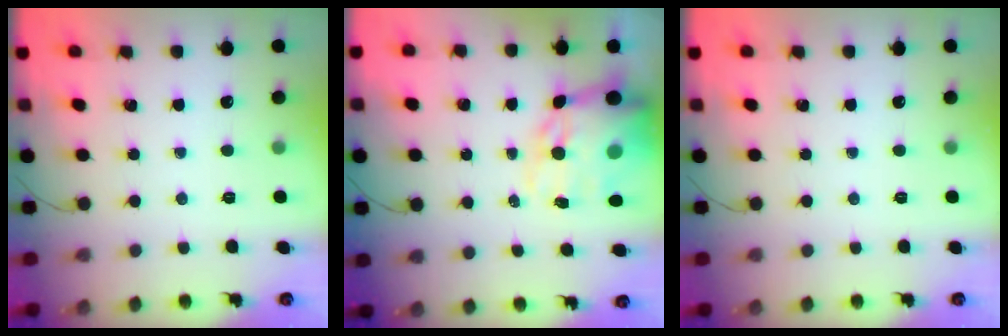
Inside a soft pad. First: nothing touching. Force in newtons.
{"total": 18.0, "press": 17.6, "slide": 3.9}
{"total": 0.0}